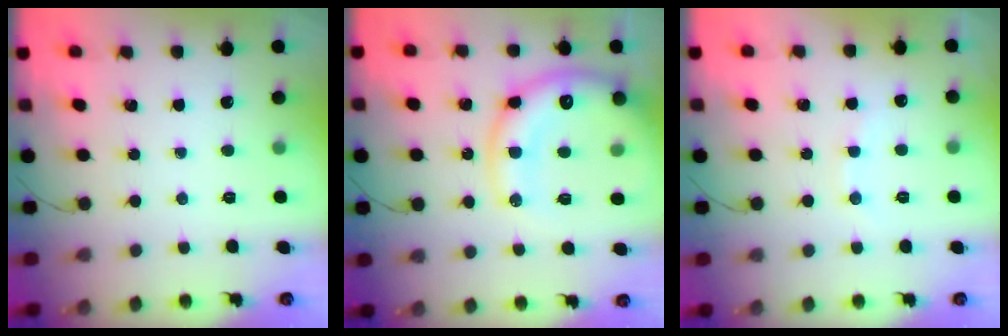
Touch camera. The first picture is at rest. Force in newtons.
{"total": 18.4, "press": 18.2, "slide": 2.7}
{"total": 7.7, "press": 7.6, "slide": 1.2}